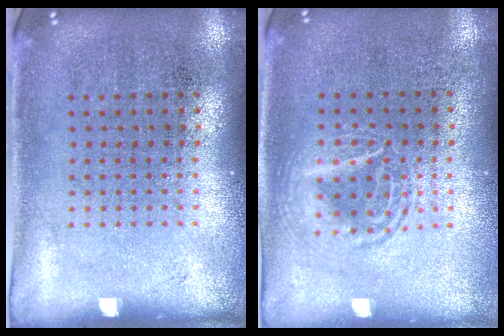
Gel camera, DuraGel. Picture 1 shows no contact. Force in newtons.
{"total": 1.4, "press": 1.4, "slide": 0.1}